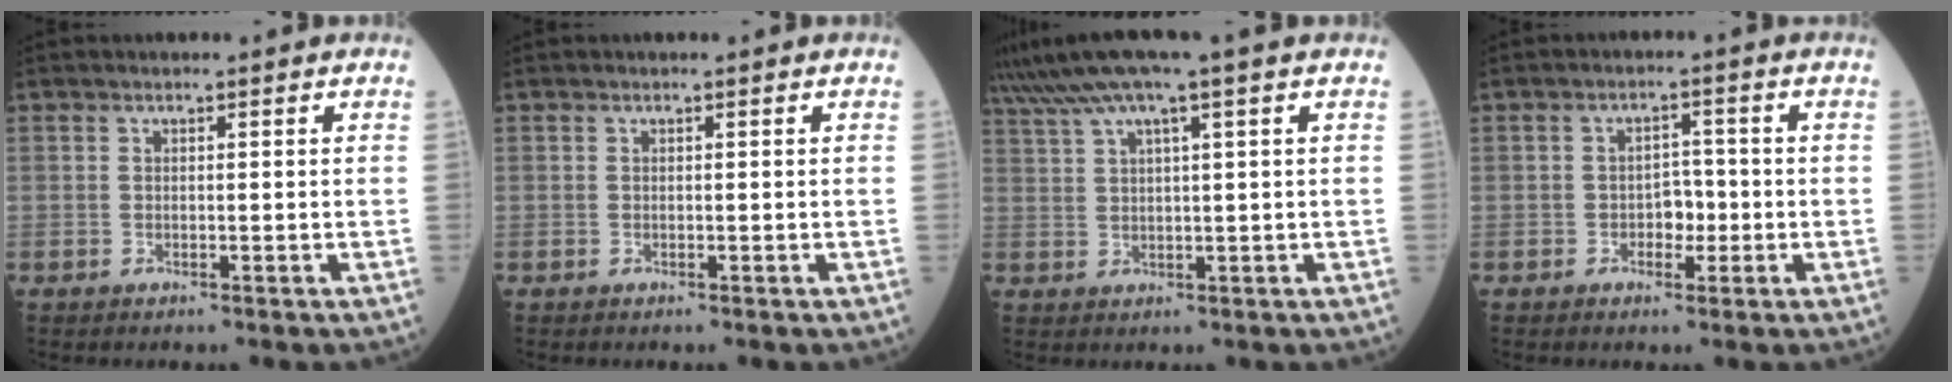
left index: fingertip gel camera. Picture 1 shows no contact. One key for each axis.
{"total": 0.0}
{"total": 8.8, "fx": 5.9, "fy": -0.3, "fz": 6.6, "tx": -0.125, "ty": 0.039, "tz": 0.106}
{"total": 3.2, "fx": -1.0, "fy": 2.0, "fz": 2.2, "tx": -0.030, "ty": 0.007, "tz": -0.017}